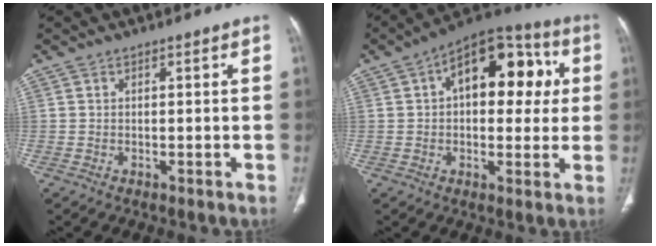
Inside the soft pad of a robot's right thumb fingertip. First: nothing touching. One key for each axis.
{"total": 18.3, "fx": 4.0, "fy": 10.4, "fz": 14.5, "tx": -0.153, "ty": 0.028, "tz": 0.048}